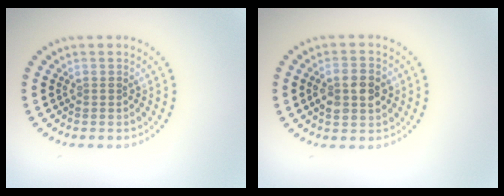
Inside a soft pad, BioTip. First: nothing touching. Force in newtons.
{"total": 3.7, "press": 3.7, "slide": 0.2}